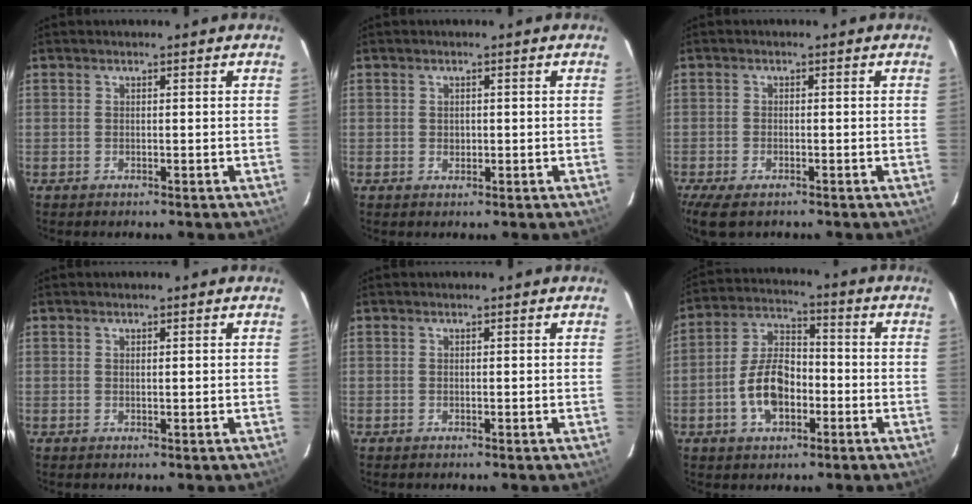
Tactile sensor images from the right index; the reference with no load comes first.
{"total": 1.0, "force": [0.2, 0.9, 0.4], "torque": [-0.004, 0.002, 0.005]}
{"total": 6.4, "force": [-4.2, 2.8, 3.9], "torque": [-0.095, -0.023, -0.077]}
{"total": 0.5, "force": [0.3, 0.1, 0.4], "torque": [-0.008, 0.002, 0.006]}
{"total": 0.0}
{"total": 10.3, "force": [-3.2, 6.0, 7.7], "torque": [-0.154, 0.021, -0.053]}